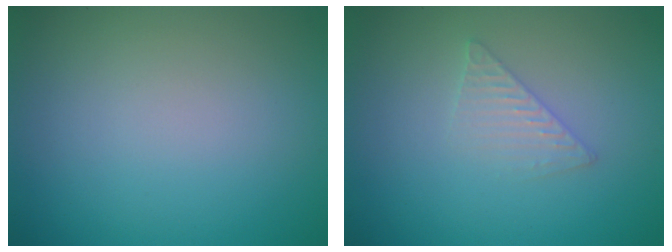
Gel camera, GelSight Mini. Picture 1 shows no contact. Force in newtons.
{"total": 1.6, "press": 1.6, "slide": 0.1}